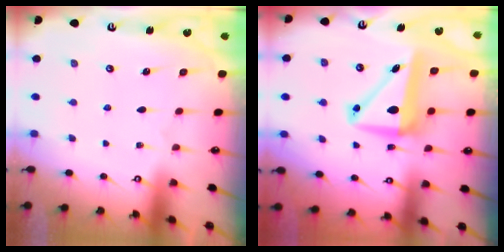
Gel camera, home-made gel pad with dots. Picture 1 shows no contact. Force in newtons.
{"total": 8.9, "press": 8.7, "slide": 1.6}